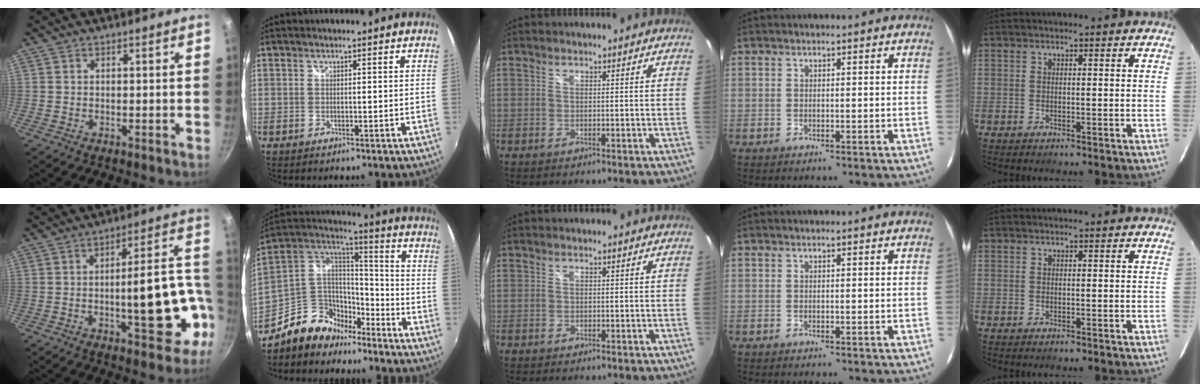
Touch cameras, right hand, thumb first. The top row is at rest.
{"thumb": {"total": 17.1, "force": [-4.3, 6.2, 15.3], "torque": [-0.181, 0.040, -0.054]}, "index": {"total": 13.7, "force": [-9.3, 9.1, 4.2], "torque": [-0.105, 0.051, -0.158]}}